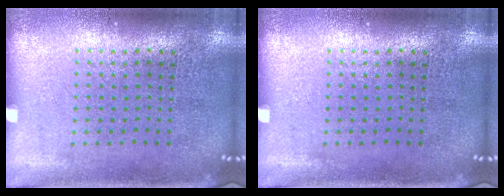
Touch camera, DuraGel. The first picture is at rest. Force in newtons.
{"total": 0.0}